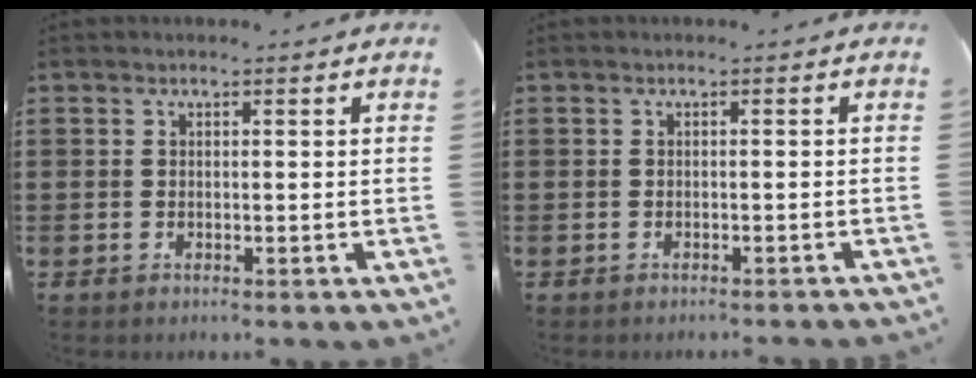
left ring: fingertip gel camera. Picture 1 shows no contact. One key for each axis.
{"total": 0.8, "fx": -0.7, "fy": -0.1, "fz": 0.3, "tx": -0.006, "ty": -0.002, "tz": -0.014}